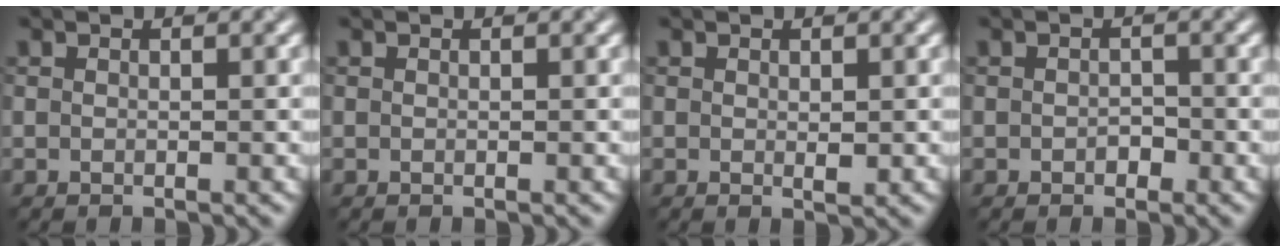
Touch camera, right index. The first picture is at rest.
{"total": 0.0}
{"total": 0.8, "force": [0.0, 0.3, 0.8], "torque": [-0.011, -0.002, 0.001]}
{"total": 1.1, "force": [-0.4, 0.8, 0.6], "torque": [-0.010, -0.003, -0.008]}